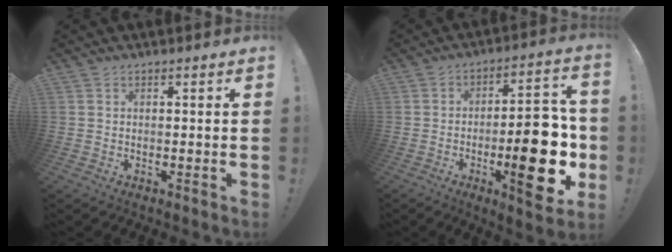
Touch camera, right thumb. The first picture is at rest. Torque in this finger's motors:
{"motor_torque": [1.25, 2.06, 1.95, -0.82, 0.25]}